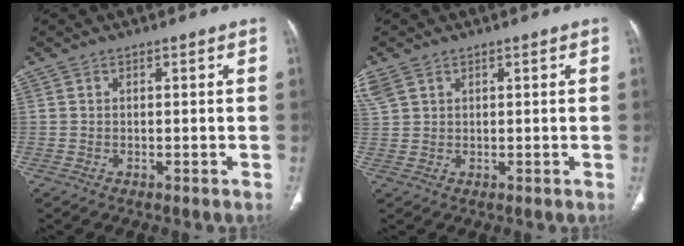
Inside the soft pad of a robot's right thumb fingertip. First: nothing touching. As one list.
[{"total": 4.7, "force": [2.7, 3.1, 2.2], "torque": [-0.063, 0.011, 0.069]}]